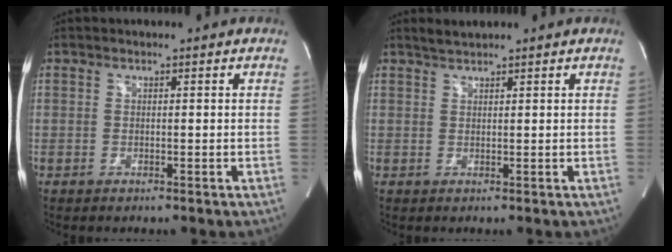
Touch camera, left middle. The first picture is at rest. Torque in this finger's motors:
{"motor_torque": [0.14, -0.02, -0.15, 0.00]}